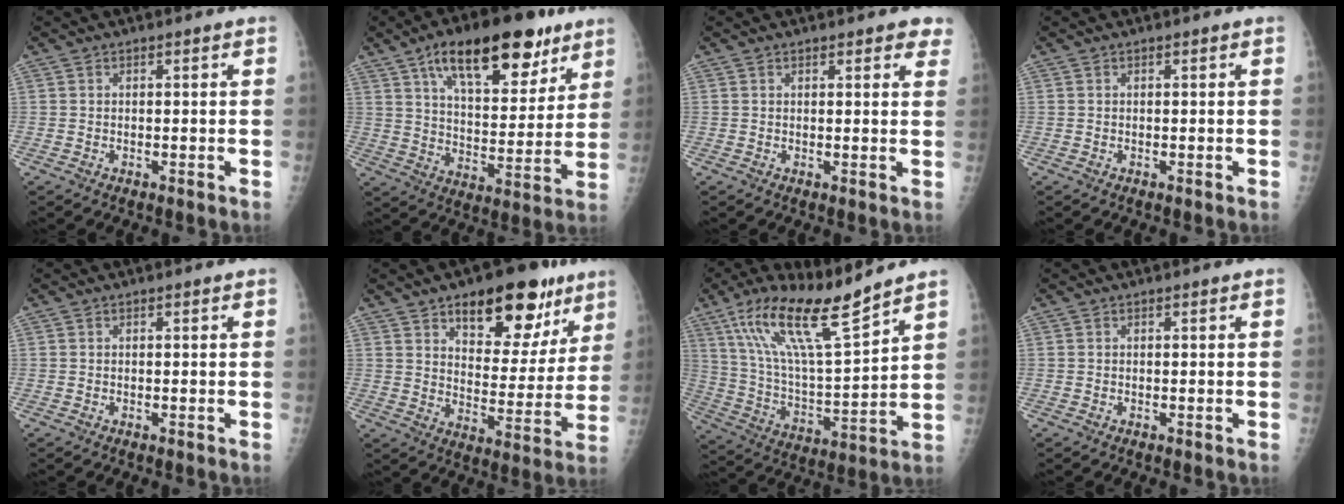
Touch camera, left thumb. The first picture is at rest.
{"total": 21.0, "force": [12.2, 9.2, 14.3], "torque": [-0.177, -0.039, 0.197]}
{"total": 3.8, "force": [2.9, 1.5, 1.9], "torque": [0.010, -0.007, 0.027]}
{"total": 0.0}
{"total": 0.0}
{"total": 18.8, "force": [11.2, 9.2, 12.0], "torque": [-0.106, -0.050, 0.166]}
{"total": 17.6, "force": [12.4, 2.8, 12.2], "torque": [-0.208, -0.062, 0.235]}
{"total": 0.0}